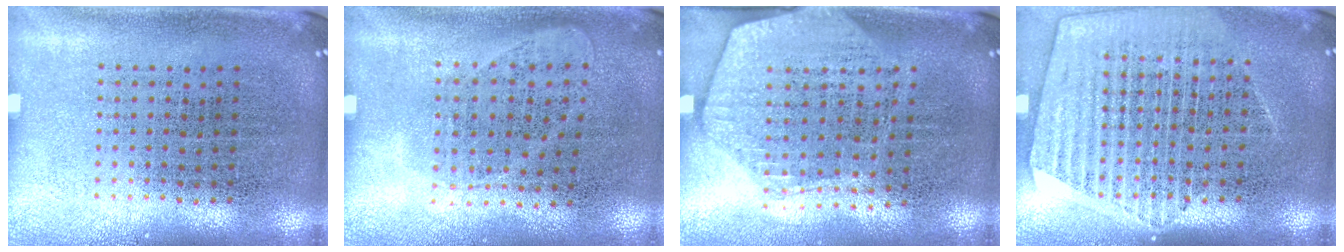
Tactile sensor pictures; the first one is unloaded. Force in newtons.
{"total": 1.0, "press": 0.9, "slide": 0.4}
{"total": 1.8, "press": 1.6, "slide": 0.8}
{"total": 1.6, "press": 1.4, "slide": 0.6}